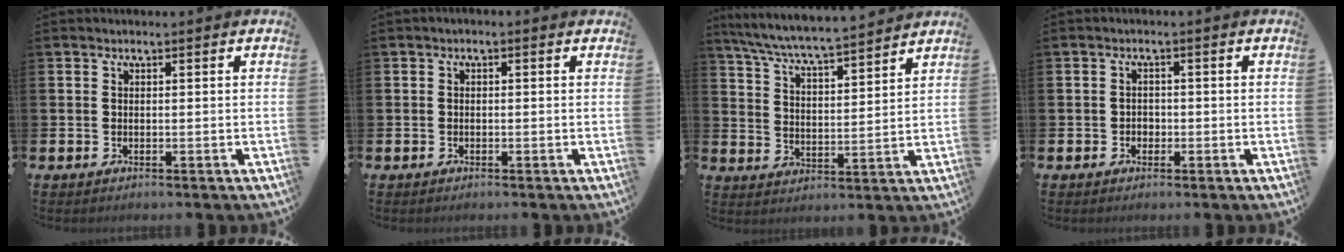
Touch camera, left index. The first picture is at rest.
{"total": 0.6, "force": [-0.5, 0.2, 0.2], "torque": [-0.013, 0.002, -0.009]}
{"total": 6.8, "force": [6.5, -0.1, 1.7], "torque": [-0.063, -0.049, 0.113]}
{"total": 1.4, "force": [-0.6, 1.2, 0.4], "torque": [-0.008, 0.005, -0.014]}